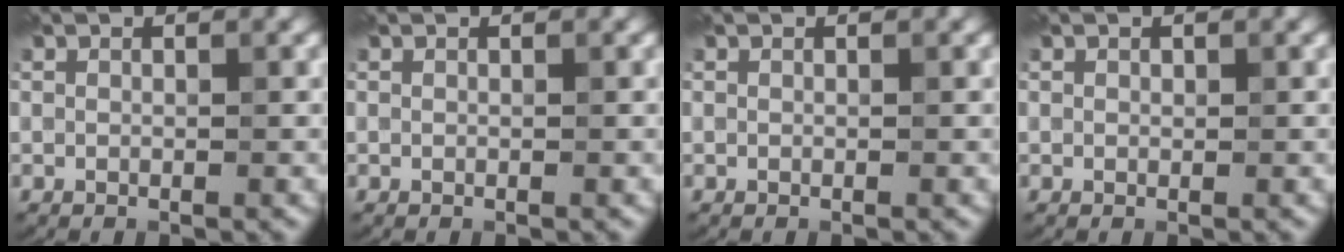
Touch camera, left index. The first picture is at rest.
{"total": 0.0}
{"total": 0.0}
{"total": 0.0}